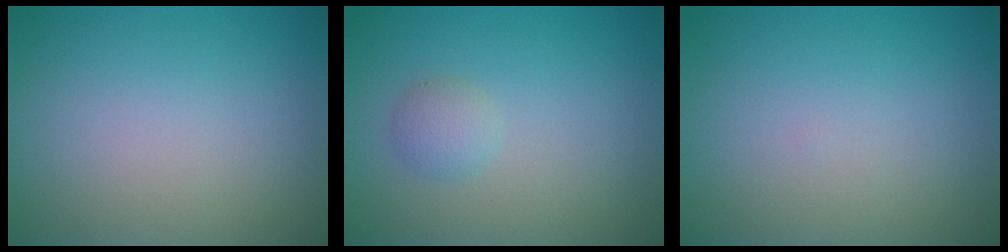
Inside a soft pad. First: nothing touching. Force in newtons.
{"total": 1.5, "press": 1.5, "slide": 0.0}
{"total": 0.0}